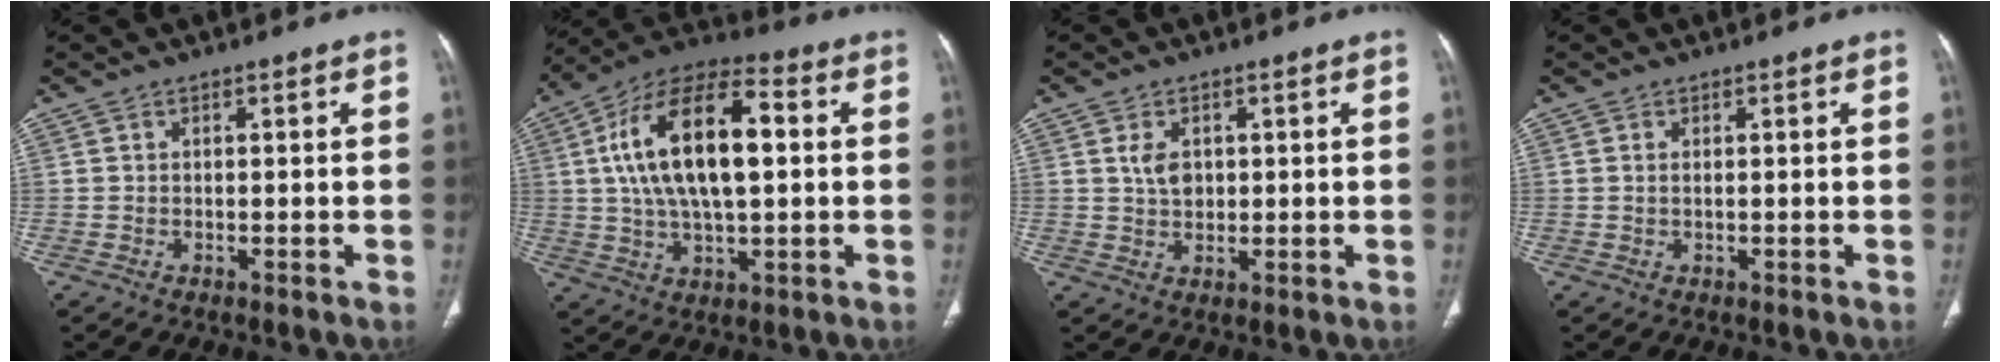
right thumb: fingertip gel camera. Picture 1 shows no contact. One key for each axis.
{"total": 20.0, "fx": 2.8, "fy": 9.2, "fz": 17.5, "tx": -0.311, "ty": 0.022, "tz": 0.041}
{"total": 3.9, "fx": 1.0, "fy": 2.7, "fz": 2.6, "tx": -0.036, "ty": -0.003, "tz": 0.021}
{"total": 0.6, "fx": 0.2, "fy": 0.2, "fz": 0.6, "tx": -0.019, "ty": 0.001, "tz": 0.004}